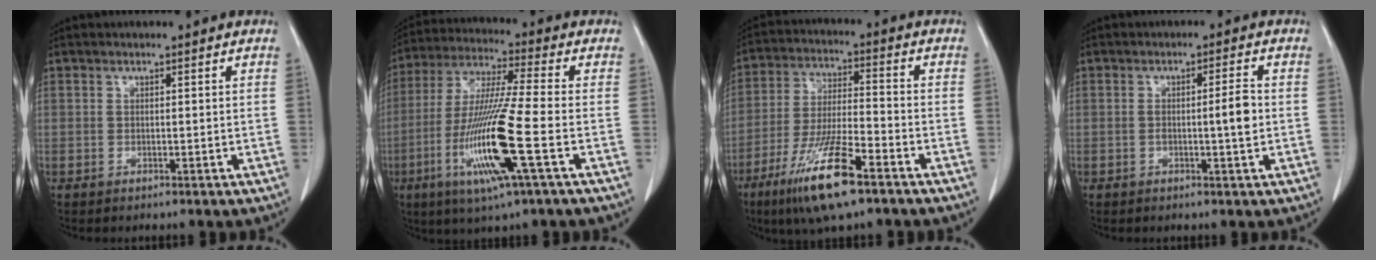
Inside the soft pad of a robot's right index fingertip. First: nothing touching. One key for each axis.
{"total": 15.6, "fx": -5.1, "fy": -0.4, "fz": 14.8, "tx": -0.306, "ty": -0.022, "tz": -0.101}
{"total": 13.3, "fx": -7.9, "fy": 1.7, "fz": 10.6, "tx": -0.212, "ty": -0.027, "tz": -0.143}
{"total": 3.7, "fx": -0.4, "fy": 0.1, "fz": 3.7, "tx": -0.060, "ty": 0.002, "tz": -0.007}